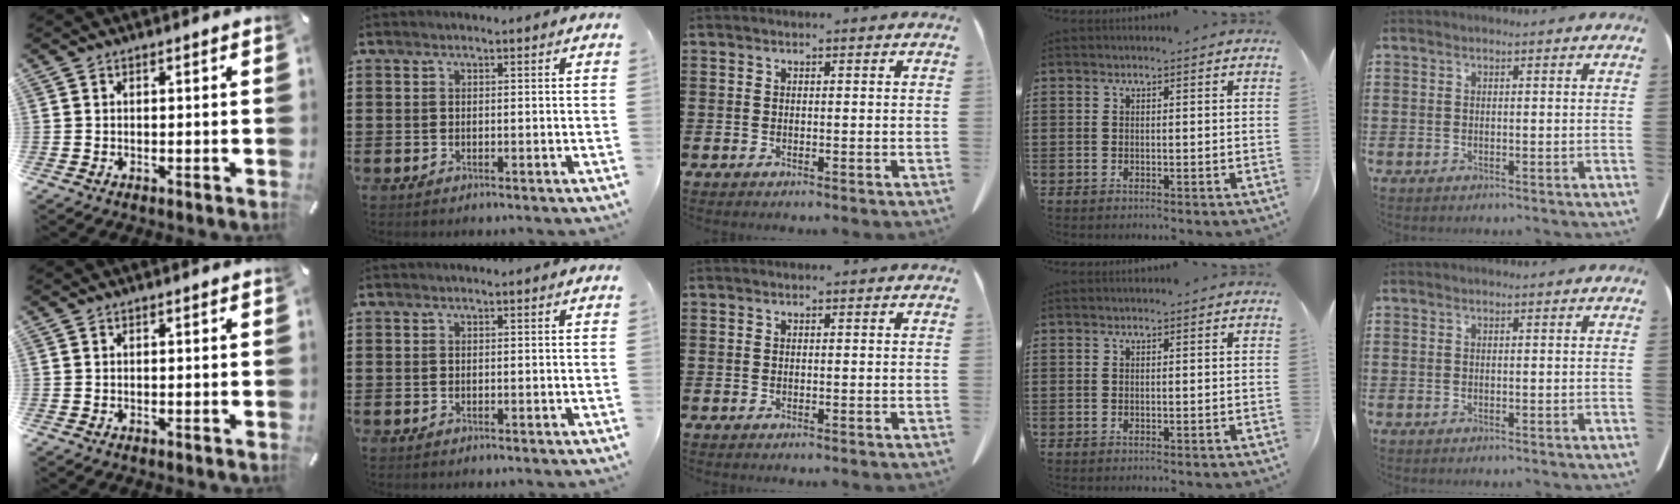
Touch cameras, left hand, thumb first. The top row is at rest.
{}